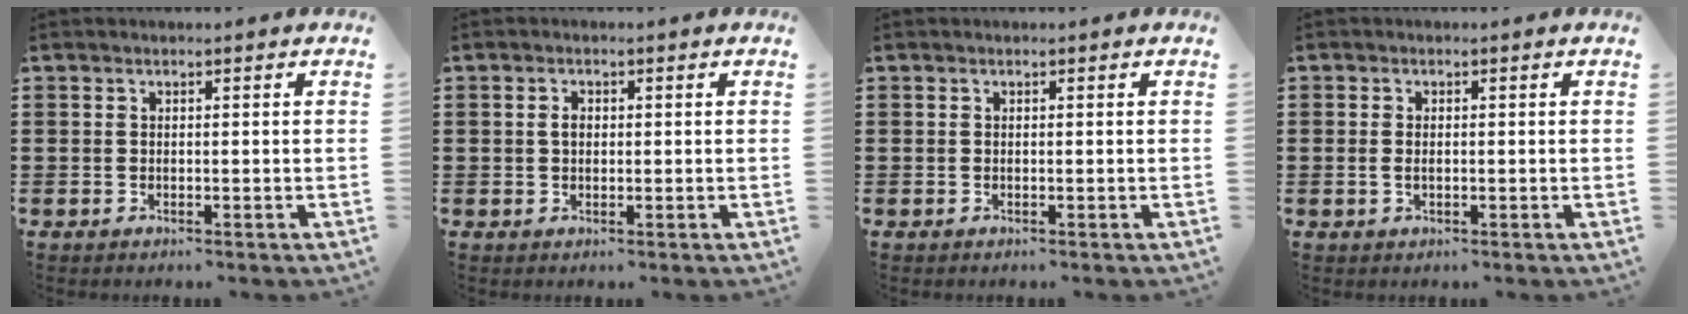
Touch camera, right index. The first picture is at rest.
{"total": 1.6, "force": [0.3, 1.0, 1.2], "torque": [-0.025, 0.007, 0.004]}
{"total": 0.0}
{"total": 1.3, "force": [0.0, 0.6, 1.2], "torque": [-0.025, 0.001, 0.000]}